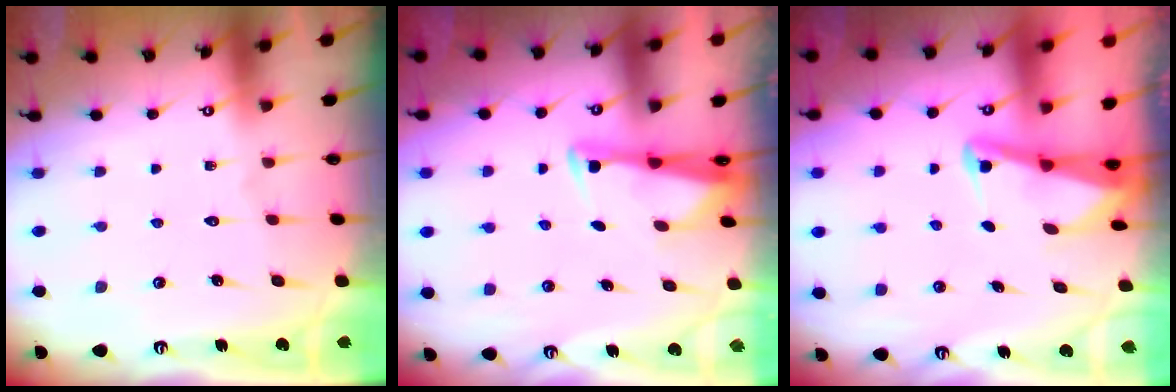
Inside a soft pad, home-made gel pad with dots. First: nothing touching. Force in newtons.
{"total": 3.0, "press": 3.0, "slide": 0.4}
{"total": 2.7, "press": 2.6, "slide": 0.6}